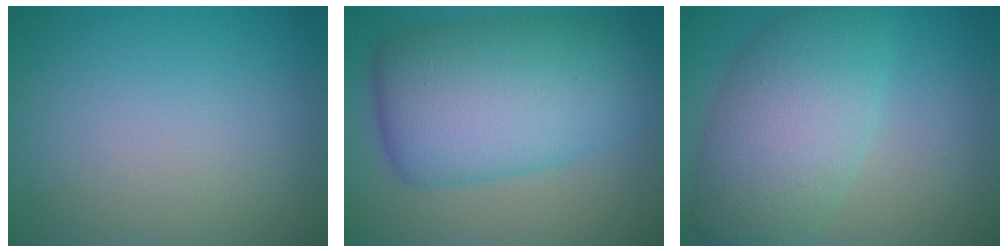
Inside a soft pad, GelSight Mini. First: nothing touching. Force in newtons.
{"total": 10.5, "press": 10.5, "slide": 0.2}
{"total": 7.5, "press": 7.5, "slide": 0.2}